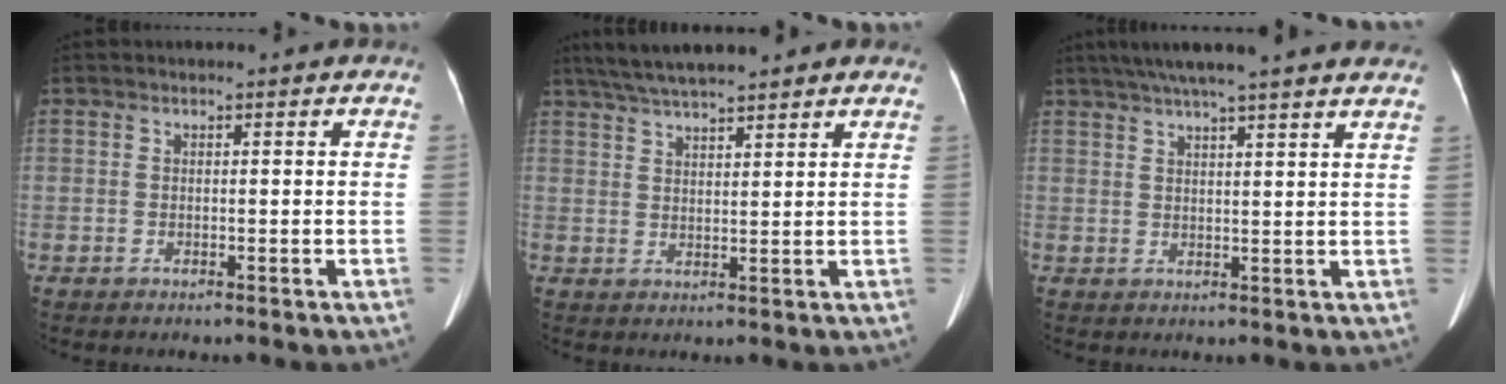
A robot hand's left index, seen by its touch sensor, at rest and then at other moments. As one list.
[{"total": 9.8, "force": [8.3, 1.5, 5.0], "torque": [-0.078, 0.034, 0.128]}, {"total": 16.8, "force": [14.2, 0.3, 8.9], "torque": [-0.144, 0.037, 0.182]}]